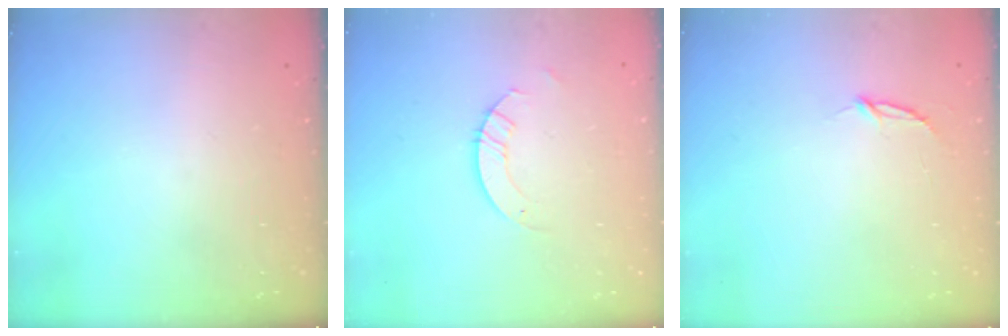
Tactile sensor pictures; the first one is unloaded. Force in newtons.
{"total": 2.6, "press": 2.6, "slide": 0.2}
{"total": 2.8, "press": 2.8, "slide": 0.3}